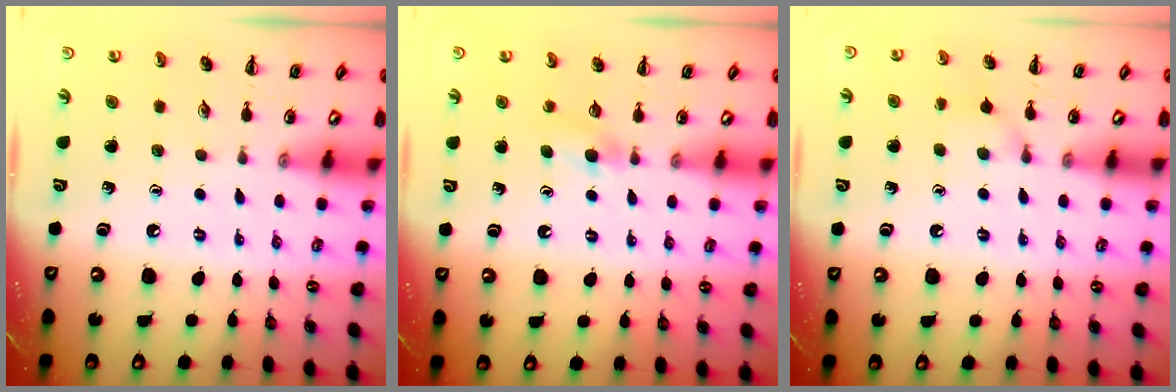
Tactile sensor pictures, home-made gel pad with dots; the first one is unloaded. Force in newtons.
{"total": 3.8, "press": 3.5, "slide": 1.4}
{"total": 6.9, "press": 6.4, "slide": 2.4}